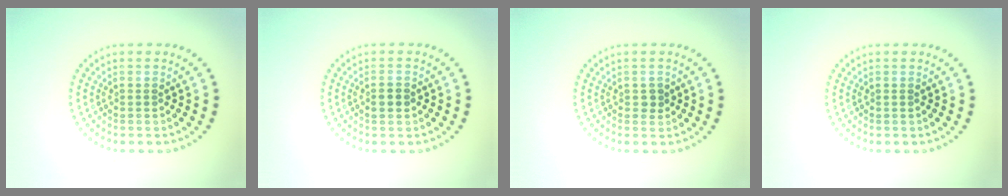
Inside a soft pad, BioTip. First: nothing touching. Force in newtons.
{"total": 1.2, "press": 1.2, "slide": 0.0}
{"total": 0.9, "press": 0.9, "slide": 0.2}
{"total": 0.0}